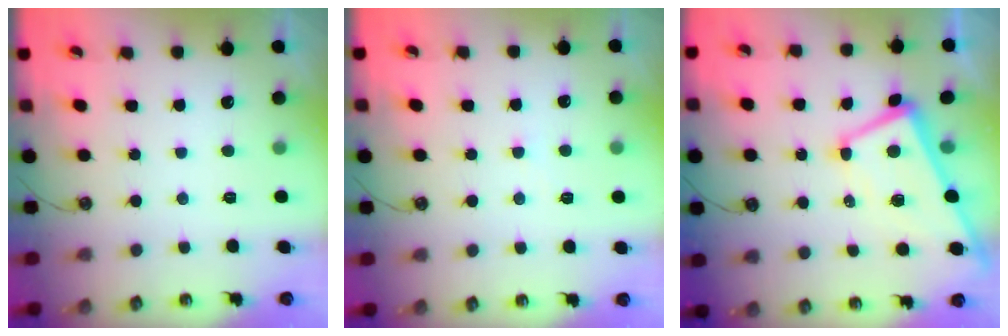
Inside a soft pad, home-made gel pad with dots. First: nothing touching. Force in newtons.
{"total": 2.2, "press": 2.1, "slide": 0.3}
{"total": 3.1, "press": 3.0, "slide": 0.7}